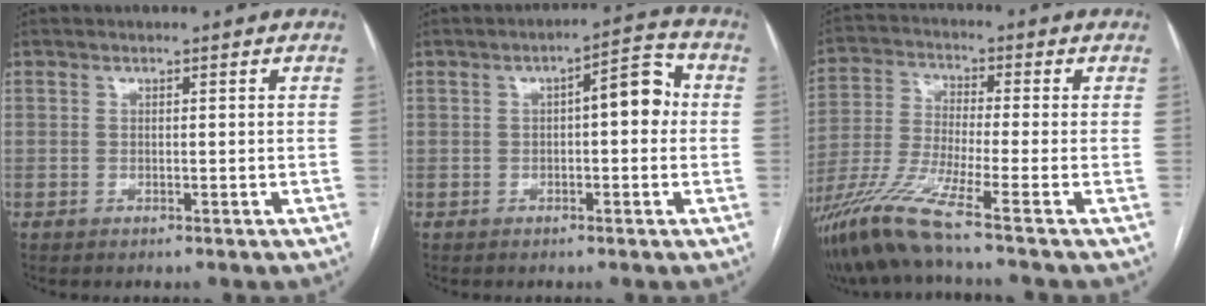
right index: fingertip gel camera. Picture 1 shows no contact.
{"total": 6.4, "force": [0.5, 2.0, 6.0], "torque": [-0.080, 0.029, 0.003]}
{"total": 11.0, "force": [-7.9, -1.8, 7.4], "torque": [-0.157, -0.030, -0.154]}